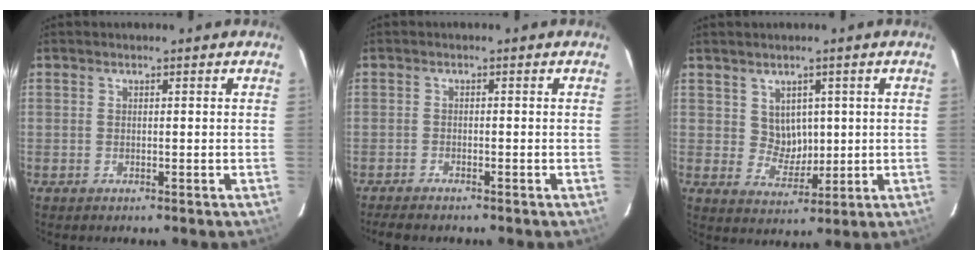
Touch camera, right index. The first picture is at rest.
{"total": 4.3, "force": [-3.8, 0.7, 1.8], "torque": [-0.047, -0.014, -0.066]}
{"total": 4.8, "force": [1.5, 4.2, 1.6], "torque": [-0.026, 0.004, 0.038]}